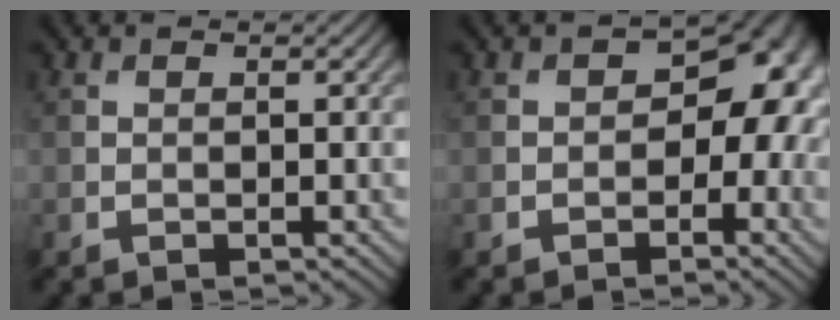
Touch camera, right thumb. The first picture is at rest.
{"total": 8.6, "force": [-0.9, 5.9, 6.2], "torque": [-0.050, -0.020, -0.006]}